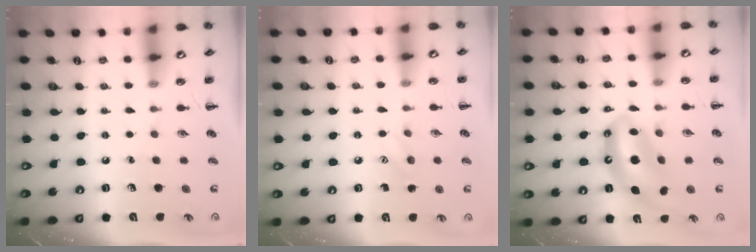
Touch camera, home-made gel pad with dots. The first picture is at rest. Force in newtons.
{"total": 6.2, "press": 6.1, "slide": 1.2}
{"total": 12.2, "press": 11.8, "slide": 3.3}